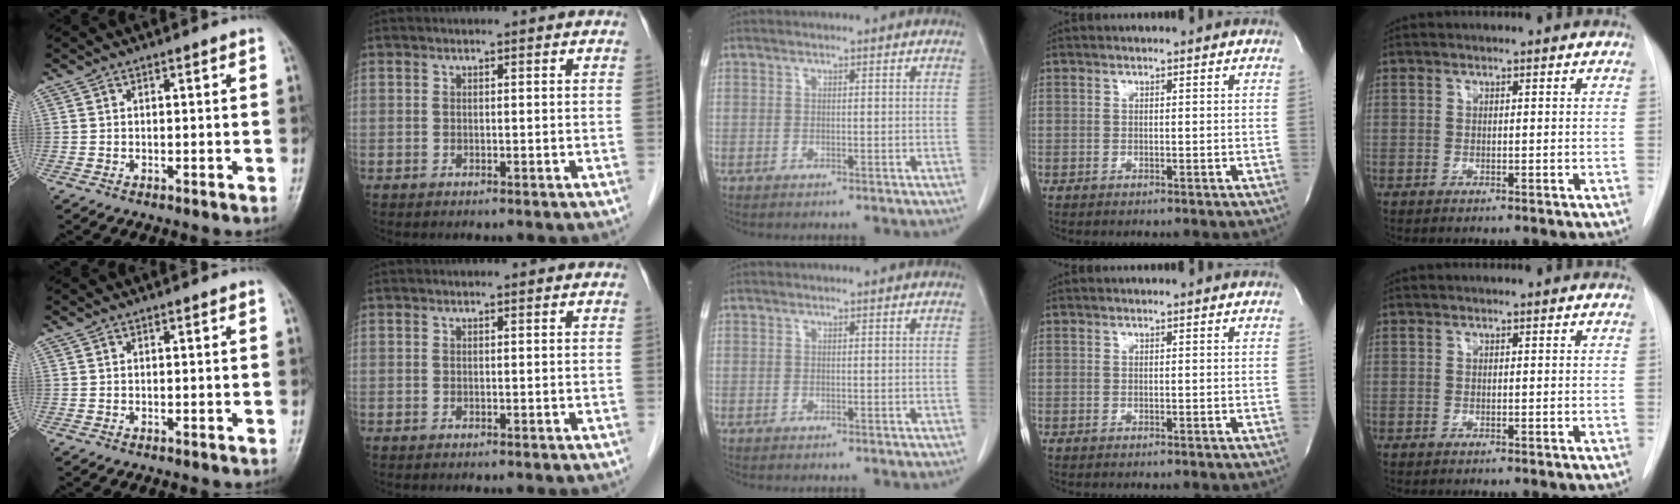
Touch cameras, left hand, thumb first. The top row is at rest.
{}